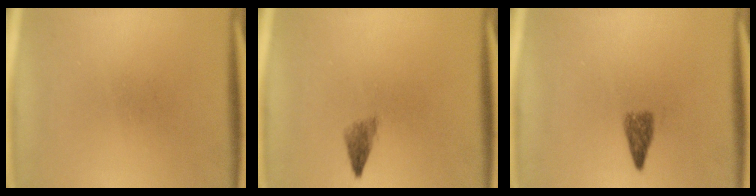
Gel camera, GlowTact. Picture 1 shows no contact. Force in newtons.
{"total": 1.9}
{"total": 2.3}